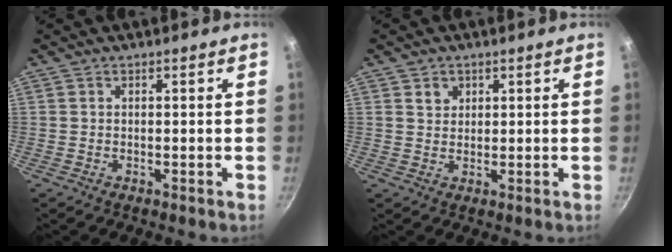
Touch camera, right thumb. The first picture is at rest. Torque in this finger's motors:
{"motor_torque": [0.01, -0.16, 0.30, 0.09, -0.05]}